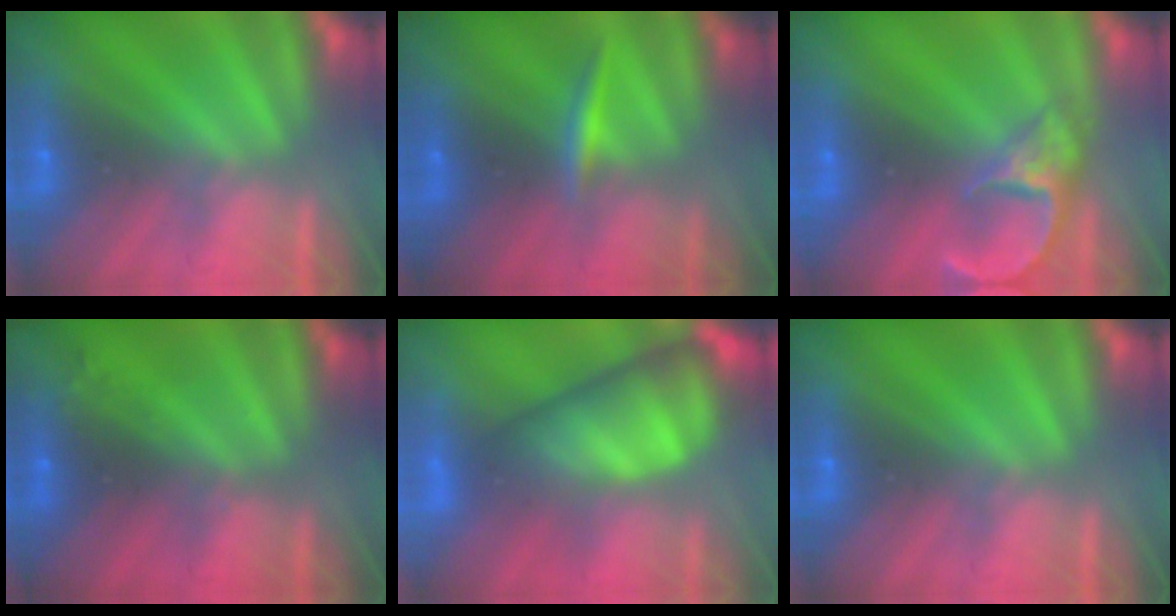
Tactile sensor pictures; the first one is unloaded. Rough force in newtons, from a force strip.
{"total": 2.3}
{"total": 4.7}
{"total": 2.7}
{"total": 7.6}
{"total": 0.0}